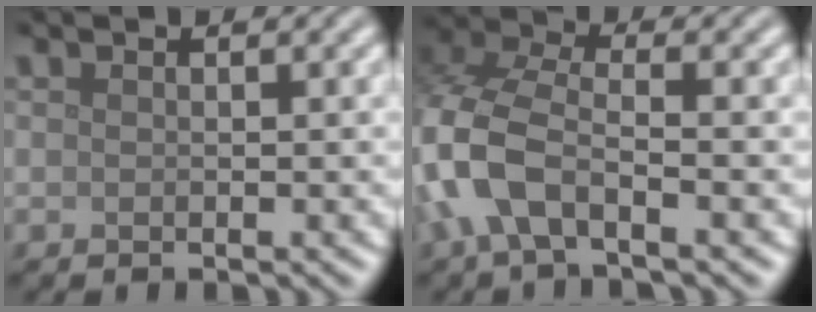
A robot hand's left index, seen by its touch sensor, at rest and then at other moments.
{"total": 7.8, "force": [-2.7, 4.1, 6.1], "torque": [-0.147, 0.005, -0.071]}